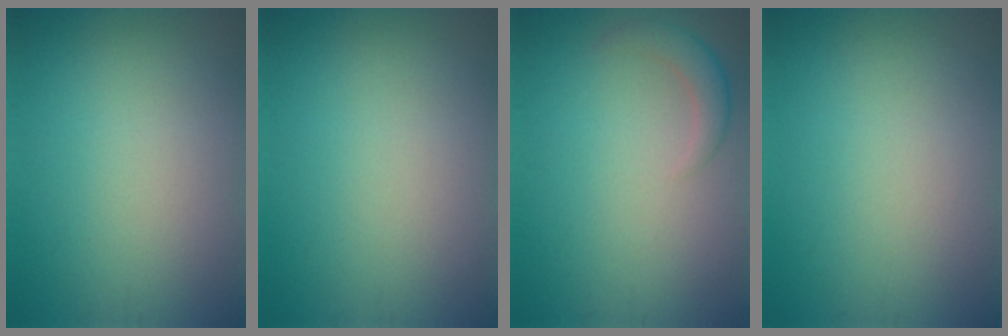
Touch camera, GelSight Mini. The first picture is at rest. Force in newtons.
{"total": 0.0}
{"total": 2.0, "press": 2.0, "slide": 0.2}
{"total": 0.0}